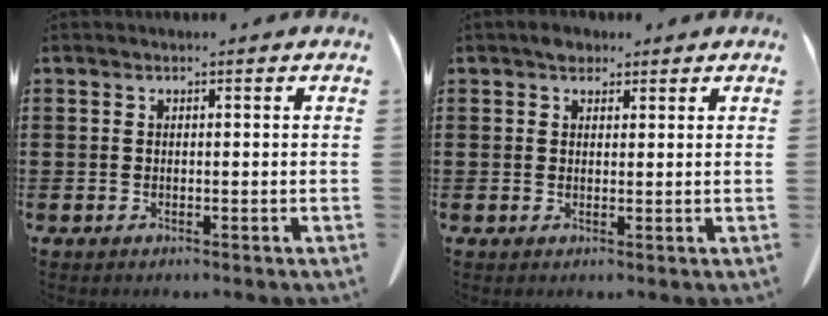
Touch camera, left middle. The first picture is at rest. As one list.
[{"total": 2.1, "force": [1.6, 1.2, 0.6], "torque": [-0.009, 0.000, 0.031]}]